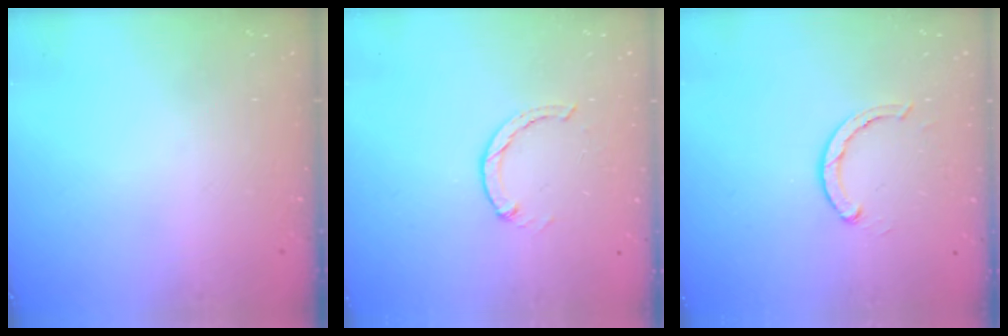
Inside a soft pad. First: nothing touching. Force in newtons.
{"total": 0.0}
{"total": 2.9, "press": 2.9, "slide": 0.5}